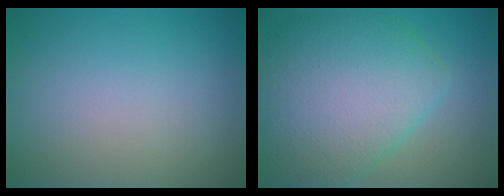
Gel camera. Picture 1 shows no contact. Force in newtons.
{"total": 8.4, "press": 8.4, "slide": 0.1}